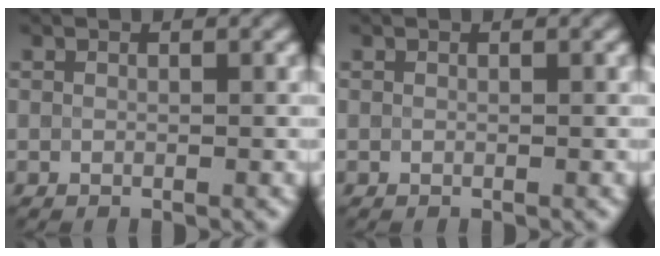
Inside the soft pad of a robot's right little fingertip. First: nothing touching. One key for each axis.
{"total": 0.0}